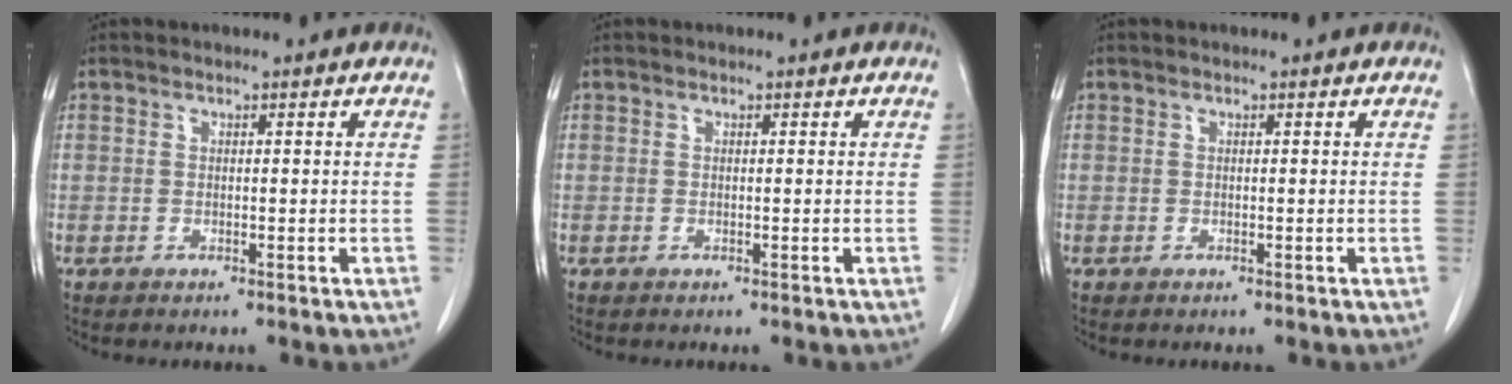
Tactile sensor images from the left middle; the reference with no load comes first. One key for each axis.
{"total": 0.0}
{"total": 0.0}